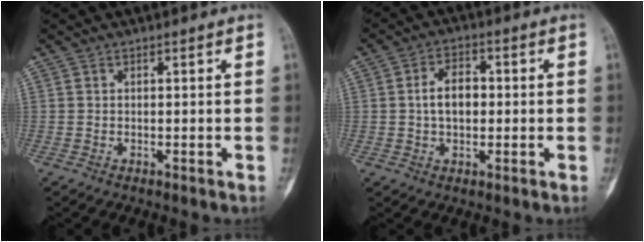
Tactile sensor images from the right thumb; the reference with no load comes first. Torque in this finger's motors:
{"motor_torque": [1.11, 0.95, 0.49, -0.53, 0.21]}